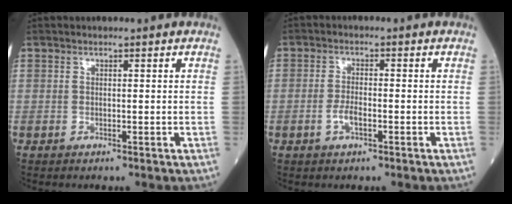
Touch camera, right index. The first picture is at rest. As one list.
[{"total": 2.8, "force": [-1.1, 0.9, 2.4], "torque": [-0.051, 0.001, -0.021]}]